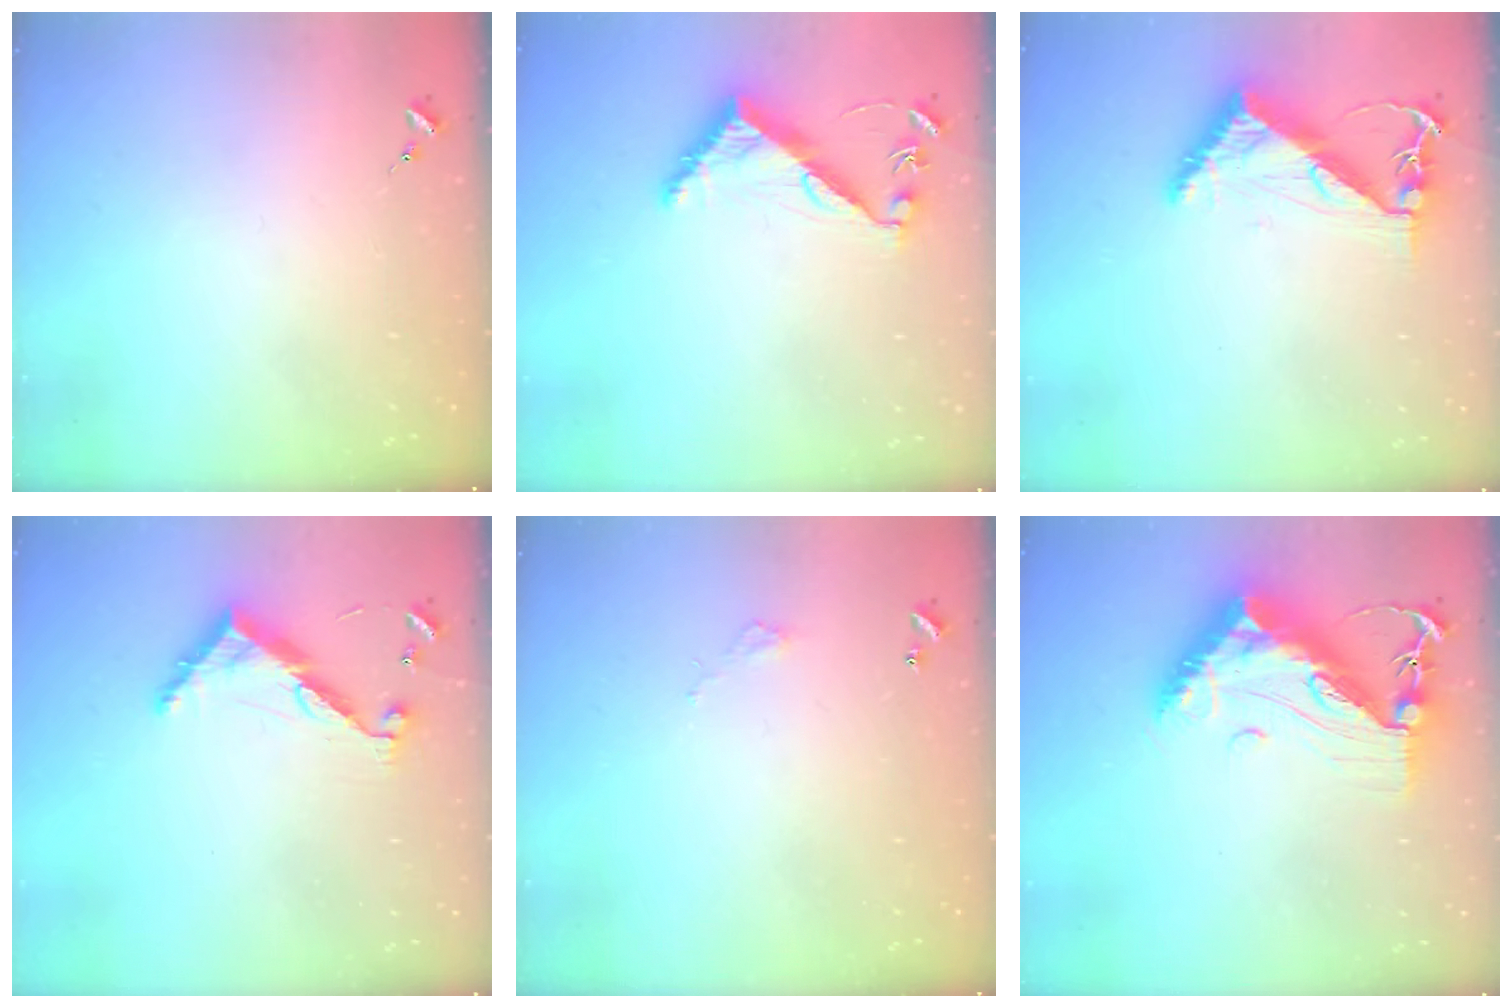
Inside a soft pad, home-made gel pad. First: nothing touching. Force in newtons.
{"total": 8.0, "press": 8.0, "slide": 0.5}
{"total": 6.8, "press": 6.8, "slide": 0.9}
{"total": 9.0, "press": 9.0, "slide": 0.5}
{"total": 2.8, "press": 2.8, "slide": 0.2}
{"total": 19.1, "press": 19.1, "slide": 1.6}